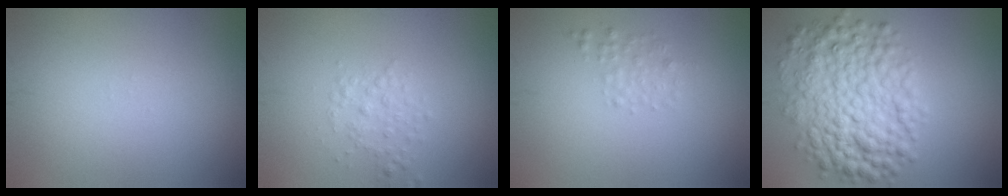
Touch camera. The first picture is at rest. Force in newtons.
{"total": 1.7, "press": 1.7, "slide": 0.1}
{"total": 1.4, "press": 1.4, "slide": 0.1}
{"total": 7.7, "press": 7.7, "slide": 0.1}